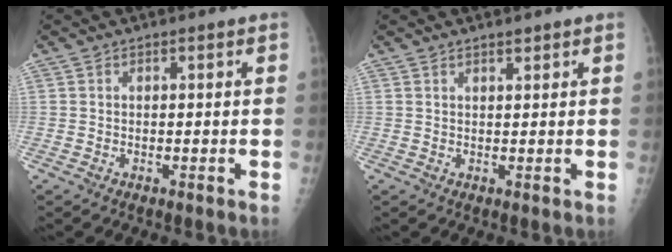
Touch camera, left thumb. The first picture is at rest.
{"total": 1.2, "force": [1.0, 0.2, 0.6], "torque": [-0.006, -0.007, 0.019]}